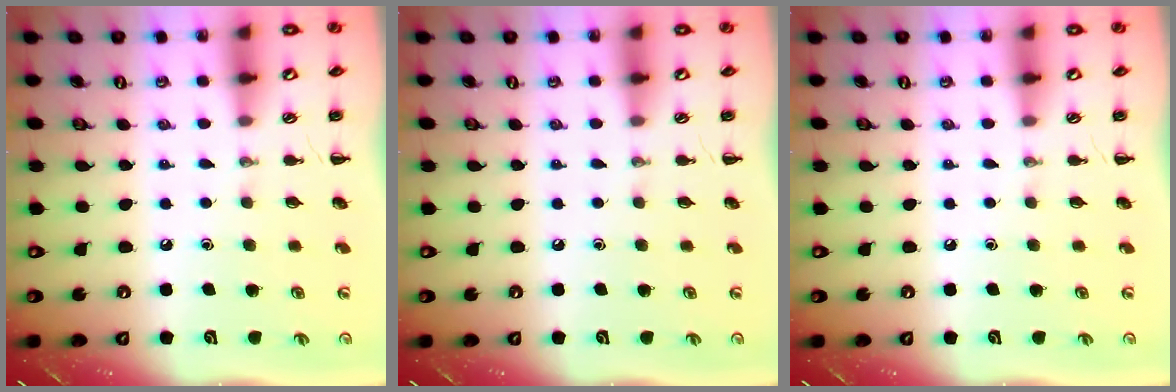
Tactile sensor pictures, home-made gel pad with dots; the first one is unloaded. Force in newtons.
{"total": 0.0}
{"total": 0.0}